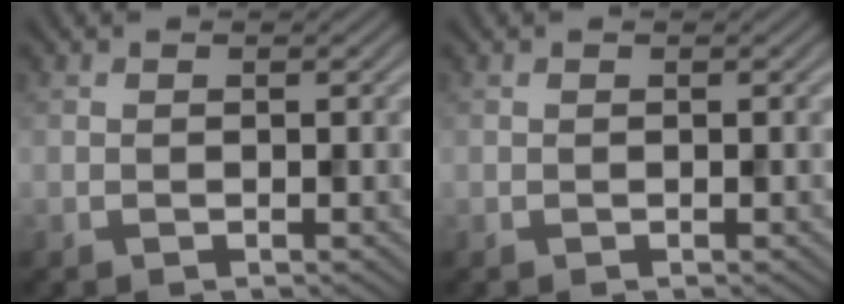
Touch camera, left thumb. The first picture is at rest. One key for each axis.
{"total": 0.0}